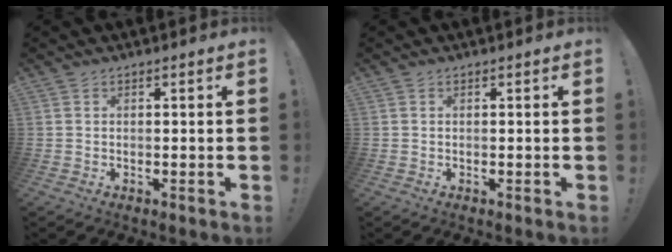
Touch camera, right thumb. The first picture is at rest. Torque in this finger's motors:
{"motor_torque": [-0.23, -0.04, 0.08, 0.03, 0.02]}